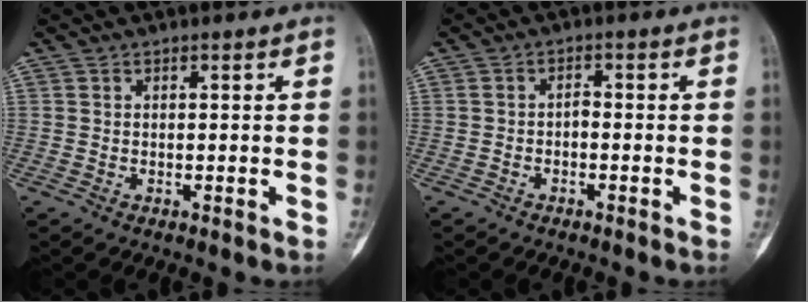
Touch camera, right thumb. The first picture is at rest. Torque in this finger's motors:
{"motor_torque": [-0.07, -0.08, 0.28, 0.22, -0.03]}